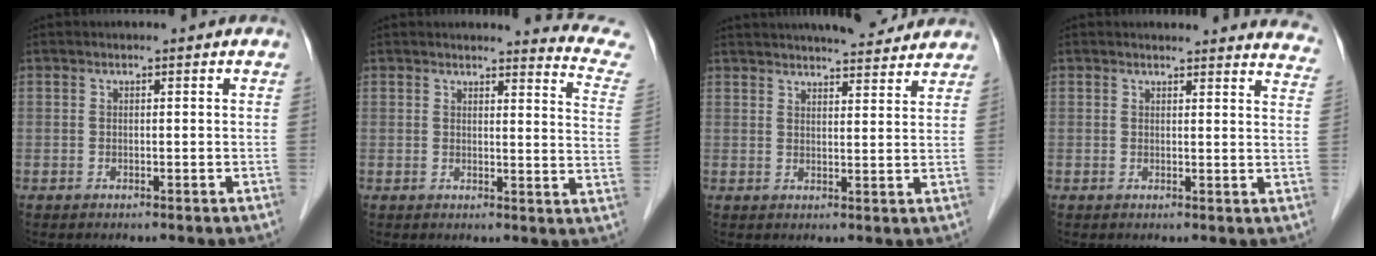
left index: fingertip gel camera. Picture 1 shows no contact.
{"total": 9.3, "force": [9.2, -0.6, 0.8], "torque": [-0.004, -0.093, 0.074]}
{"total": 11.8, "force": [10.8, 1.7, 4.4], "torque": [-0.062, 0.013, 0.140]}
{"total": 12.0, "force": [11.8, 1.6, 1.6], "torque": [0.018, -0.059, 0.091]}